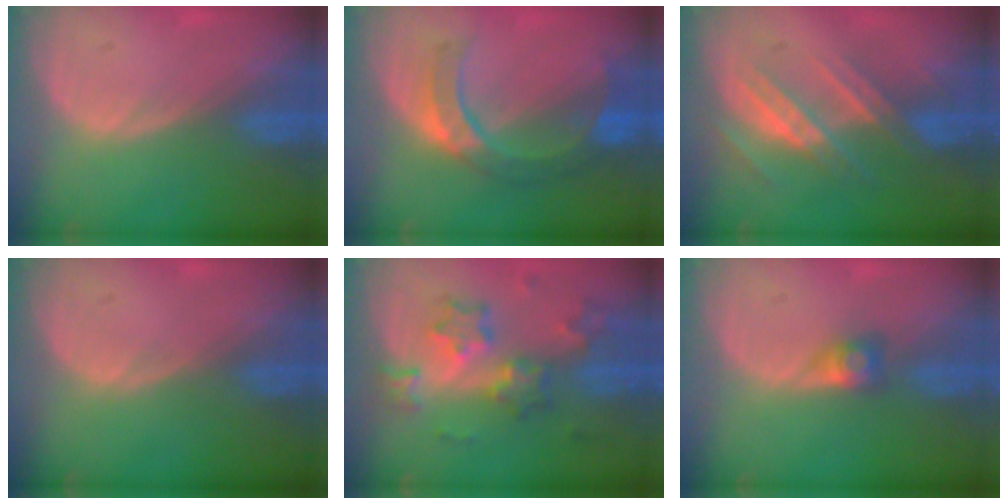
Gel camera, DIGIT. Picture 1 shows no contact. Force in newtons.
{"total": 7.3, "press": 7.2, "slide": 0.8}
{"total": 7.3, "press": 6.8, "slide": 2.6}
{"total": 0.0}
{"total": 8.4, "press": 7.3, "slide": 4.1}
{"total": 2.6, "press": 2.4, "slide": 1.0}